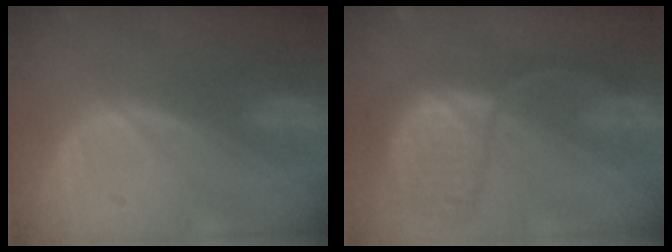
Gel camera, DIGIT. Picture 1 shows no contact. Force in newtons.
{"total": 9.1, "press": 8.7, "slide": 2.9}